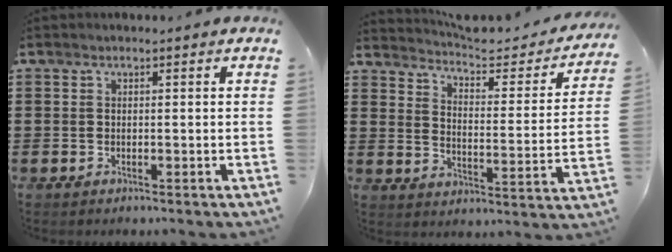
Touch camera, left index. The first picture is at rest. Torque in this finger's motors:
{"motor_torque": [0.56, 0.50, 0.04, -0.08]}